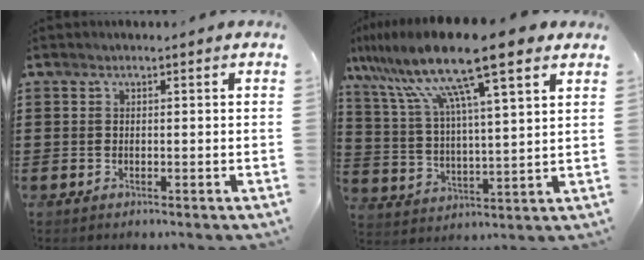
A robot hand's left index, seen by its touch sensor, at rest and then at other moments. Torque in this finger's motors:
{"motor_torque": [0.82, 0.76, 1.05, 0.11]}